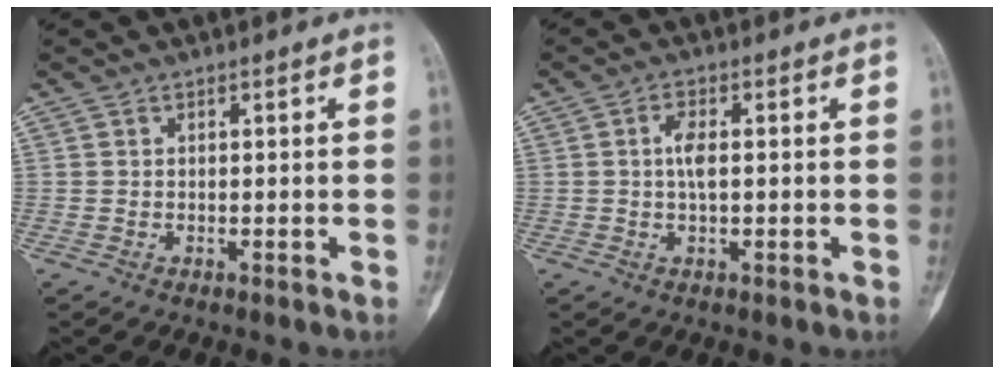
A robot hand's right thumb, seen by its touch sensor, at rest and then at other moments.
{"total": 3.5, "force": [0.2, 1.4, 3.2], "torque": [-0.061, 0.003, -0.001]}